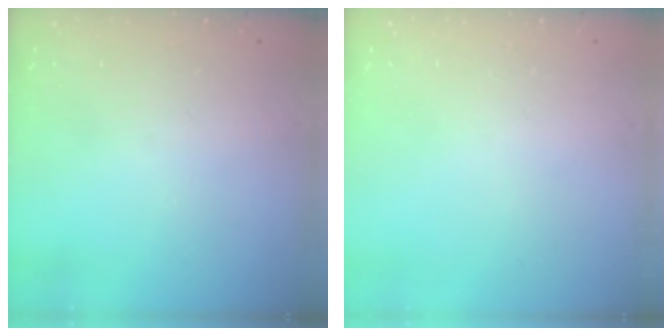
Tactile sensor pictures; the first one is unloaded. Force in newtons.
{"total": 0.0}